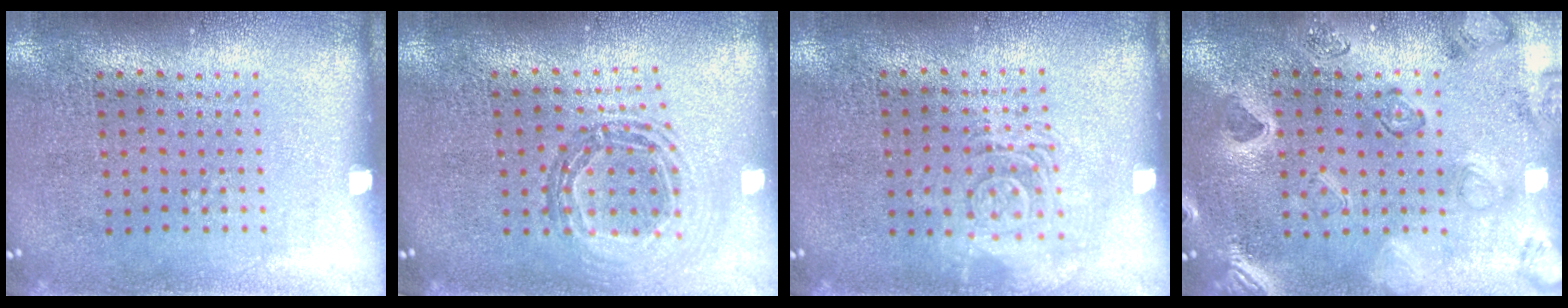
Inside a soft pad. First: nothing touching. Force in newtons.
{"total": 0.9, "press": 0.9, "slide": 0.1}
{"total": 2.8, "press": 2.8, "slide": 0.4}
{"total": 2.5, "press": 2.4, "slide": 0.9}